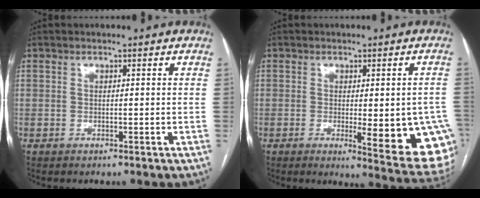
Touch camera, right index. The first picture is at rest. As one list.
[{"total": 13.7, "force": [-3.5, 3.1, 12.9], "torque": [-0.086, -0.004, -0.030]}]